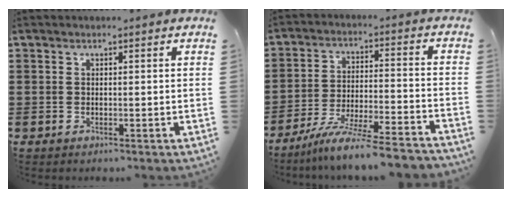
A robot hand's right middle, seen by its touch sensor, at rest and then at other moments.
{"total": 8.9, "force": [-8.1, -0.5, 3.7], "torque": [-0.065, -0.002, -0.156]}